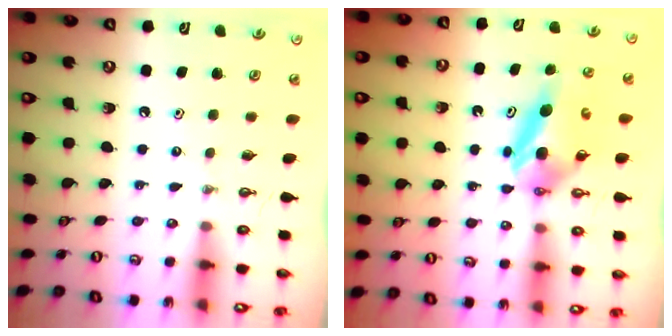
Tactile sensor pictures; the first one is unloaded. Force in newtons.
{"total": 7.7, "press": 7.6, "slide": 0.6}